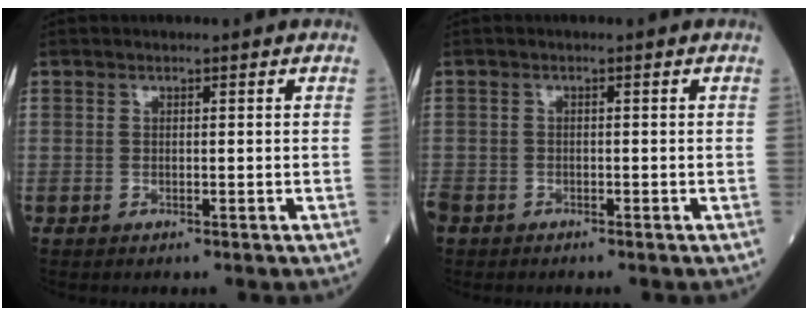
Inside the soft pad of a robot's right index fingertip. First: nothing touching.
{"total": 4.3, "force": [-2.9, 2.8, 1.4], "torque": [-0.042, -0.005, -0.057]}